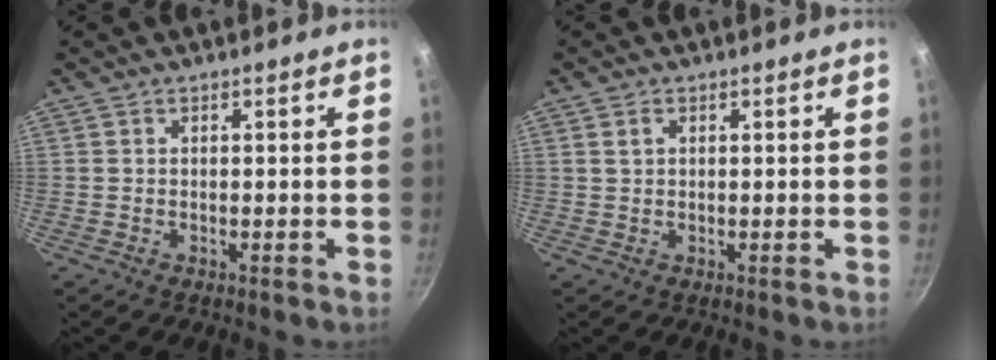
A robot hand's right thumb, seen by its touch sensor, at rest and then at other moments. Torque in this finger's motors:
{"motor_torque": [0.31, -0.34, -0.43, 0.16, 0.08]}